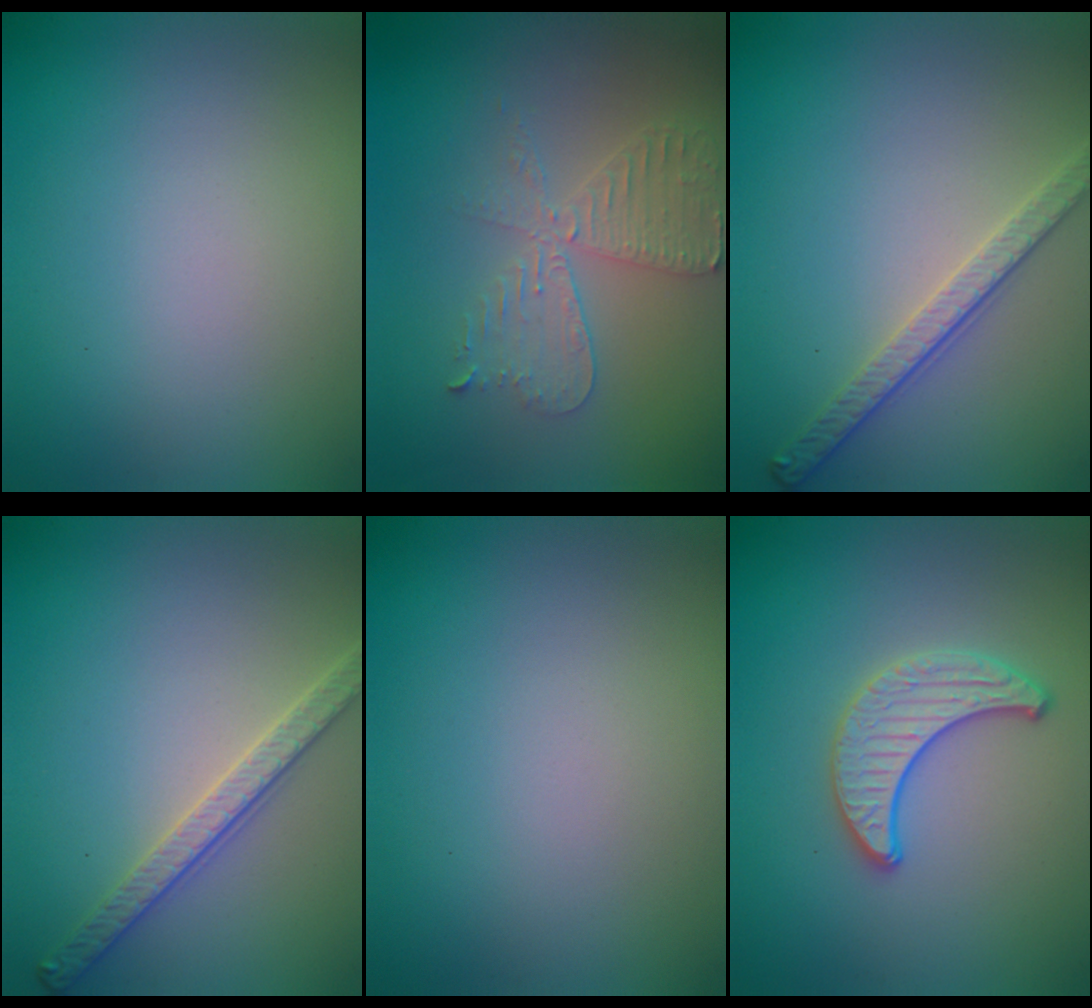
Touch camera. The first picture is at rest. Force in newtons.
{"total": 4.0, "press": 3.4, "slide": 2.0}
{"total": 2.8, "press": 2.7, "slide": 0.8}
{"total": 2.8, "press": 2.7, "slide": 0.7}
{"total": 0.0}
{"total": 3.0, "press": 2.8, "slide": 0.9}